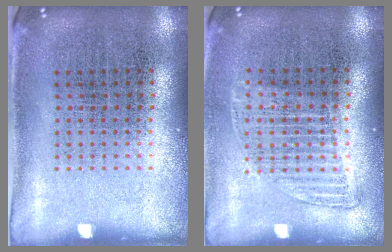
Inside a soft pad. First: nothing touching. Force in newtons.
{"total": 1.2, "press": 1.0, "slide": 0.6}